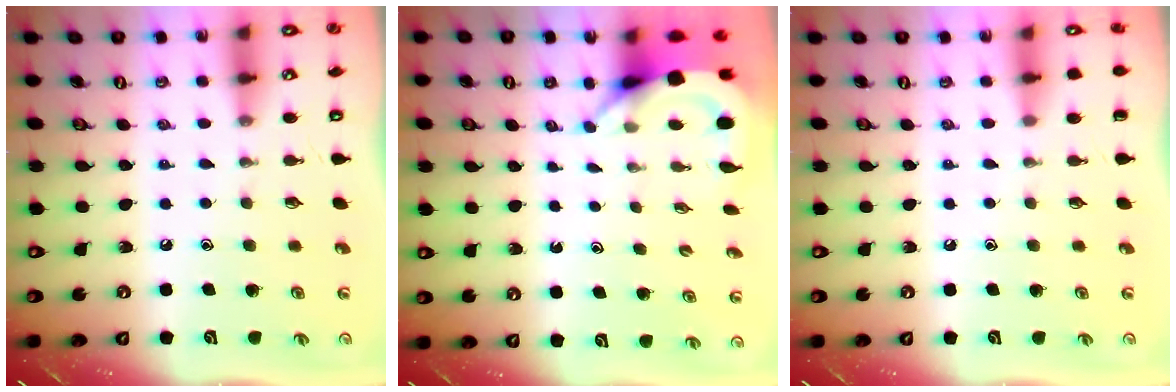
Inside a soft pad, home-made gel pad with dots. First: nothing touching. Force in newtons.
{"total": 4.0, "press": 4.0, "slide": 0.4}
{"total": 0.0}